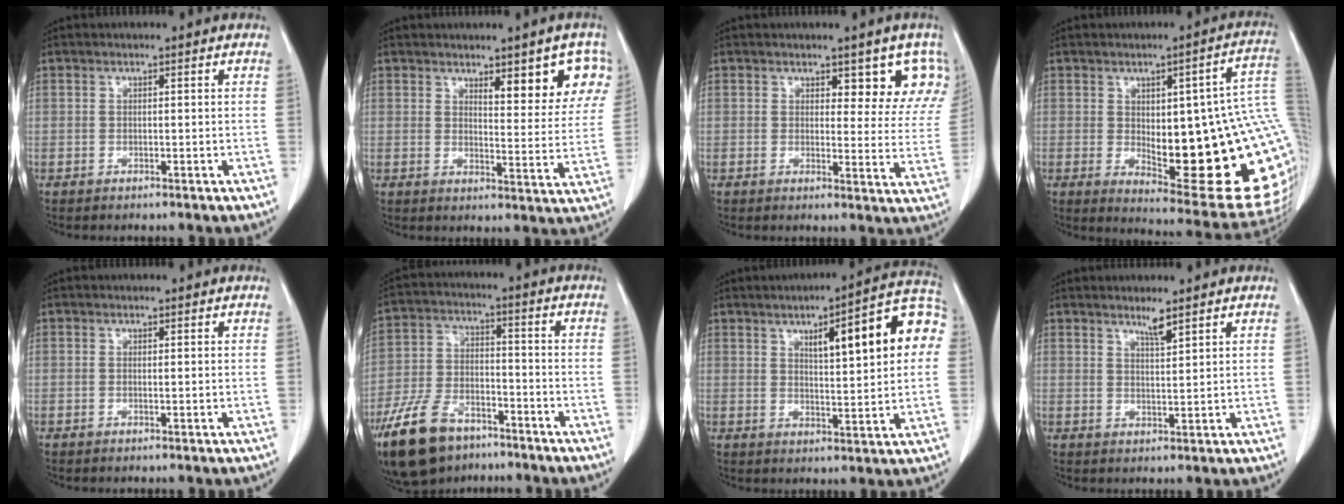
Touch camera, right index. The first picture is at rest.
{"total": 9.0, "force": [5.2, 2.4, 6.9], "torque": [-0.076, -0.003, 0.064]}
{"total": 7.6, "force": [5.4, 3.5, 4.0], "torque": [-0.021, -0.015, 0.047]}
{"total": 25.4, "force": [0.1, 6.0, 24.7], "torque": [-0.242, 0.005, 0.021]}
{"total": 0.0}
{"total": 14.1, "force": [-9.7, 7.0, 7.3], "torque": [-0.159, -0.006, -0.176]}
{"total": 14.1, "force": [4.0, 2.6, 13.3], "torque": [-0.173, 0.029, 0.049]}
{"total": 2.5, "force": [2.0, -0.2, 1.5], "torque": [-0.030, -0.006, 0.039]}